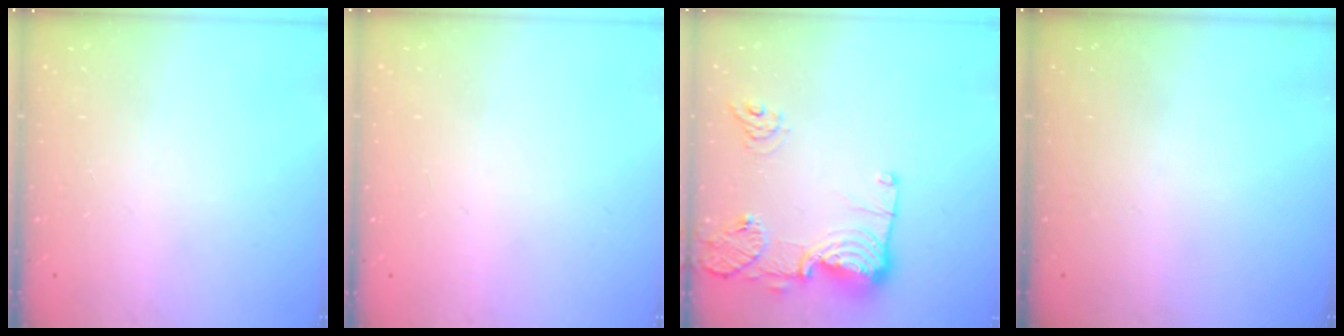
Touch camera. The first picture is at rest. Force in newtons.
{"total": 0.9, "press": 0.9, "slide": 0.0}
{"total": 17.1, "press": 17.0, "slide": 1.7}
{"total": 0.0}